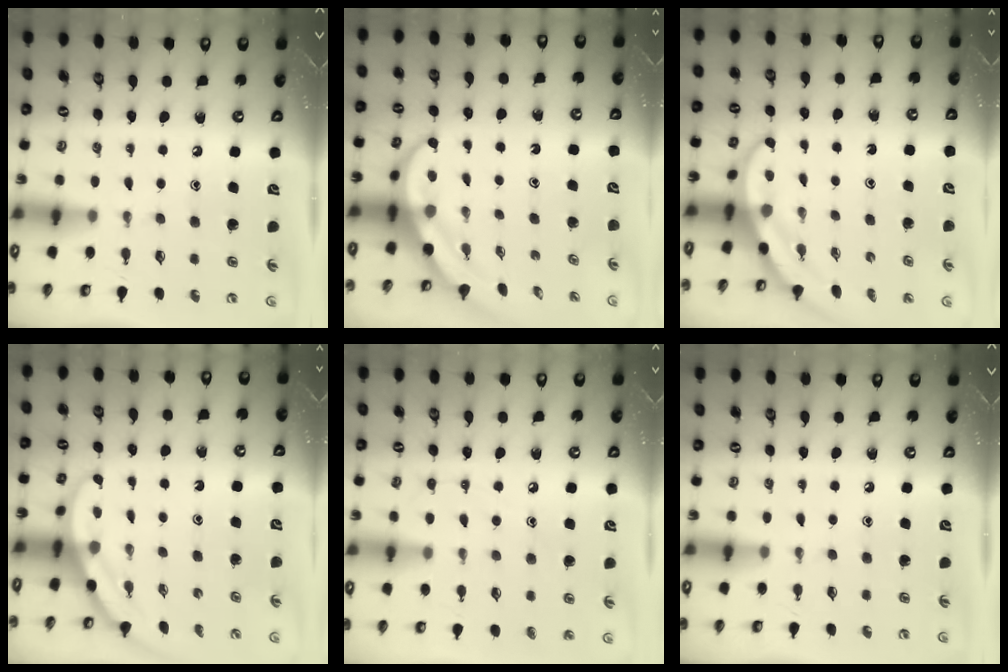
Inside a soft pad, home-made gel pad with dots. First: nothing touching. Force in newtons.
{"total": 4.4, "press": 4.4, "slide": 0.7}
{"total": 3.0, "press": 3.0, "slide": 0.1}
{"total": 5.0, "press": 4.9, "slide": 0.3}
{"total": 7.3, "press": 7.2, "slide": 0.7}
{"total": 0.0}